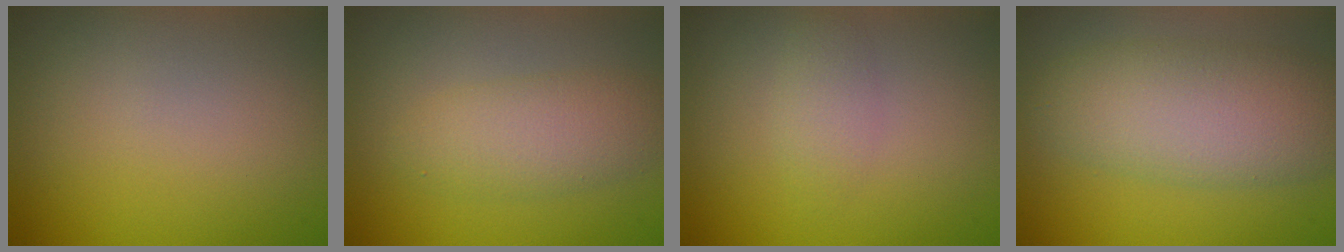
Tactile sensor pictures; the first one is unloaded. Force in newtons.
{"total": 3.6, "press": 3.6, "slide": 0.1}
{"total": 1.5, "press": 1.5, "slide": 0.0}
{"total": 7.1, "press": 7.1, "slide": 0.1}